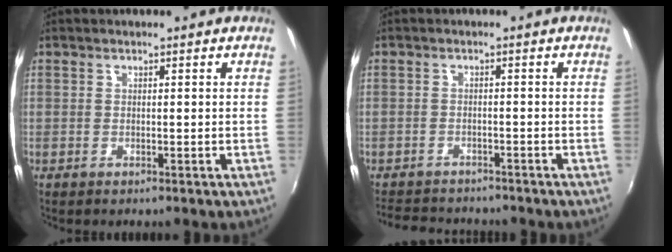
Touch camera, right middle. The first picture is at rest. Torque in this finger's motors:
{"motor_torque": [0.41, -0.63, -0.04, -0.05]}